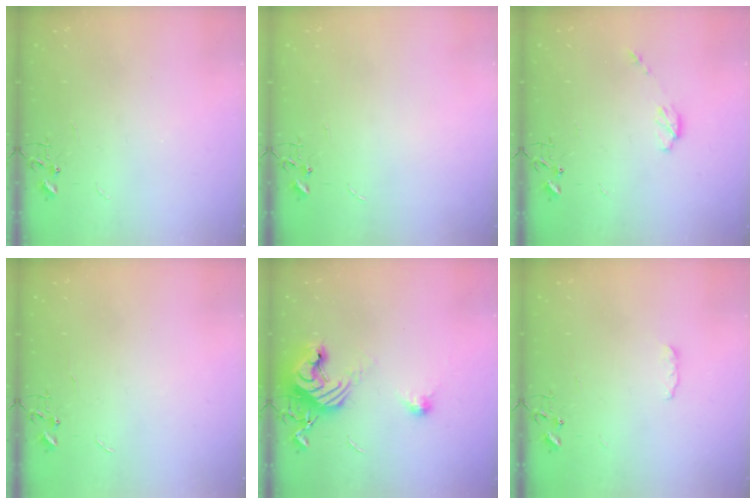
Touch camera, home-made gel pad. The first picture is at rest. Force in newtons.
{"total": 0.0}
{"total": 4.7, "press": 4.7, "slide": 0.3}
{"total": 0.0}
{"total": 13.9, "press": 13.8, "slide": 1.2}
{"total": 3.9, "press": 3.8, "slide": 0.7}